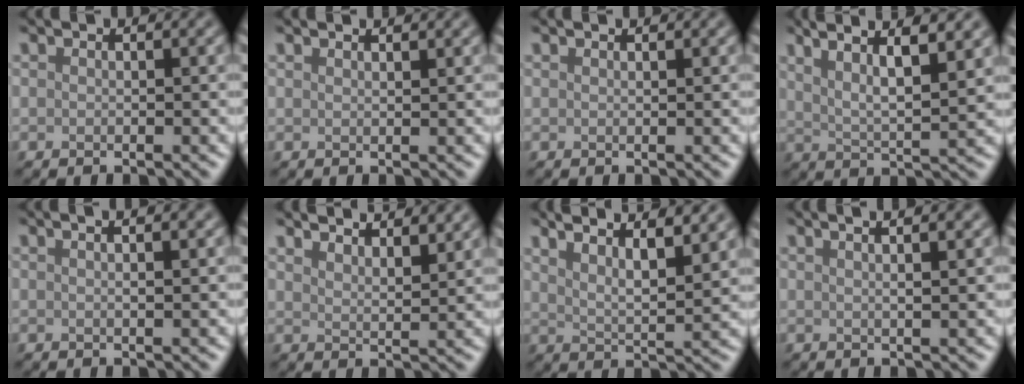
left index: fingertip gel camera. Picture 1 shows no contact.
{"total": 1.5, "force": [1.3, 0.3, 0.6], "torque": [-0.003, 0.002, 0.010]}
{"total": 0.7, "force": [0.6, 0.1, 0.2], "torque": [-0.001, -0.001, 0.007]}
{"total": 8.6, "force": [5.5, 2.3, 6.2], "torque": [-0.079, 0.029, 0.056]}
{"total": 4.1, "force": [1.9, 1.8, 3.1], "torque": [-0.013, 0.020, -0.002]}
{"total": 6.1, "force": [5.3, 1.5, 2.6], "torque": [-0.022, 0.017, 0.055]}
{"total": 8.6, "force": [6.4, 2.4, 5.3], "torque": [-0.049, 0.023, 0.060]}
{"total": 7.2, "force": [3.7, 3.2, 5.3], "torque": [-0.025, 0.053, 0.011]}